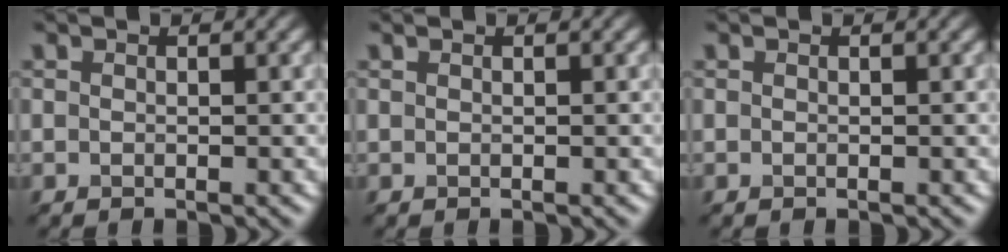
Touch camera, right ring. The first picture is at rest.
{"total": 0.0}
{"total": 0.0}